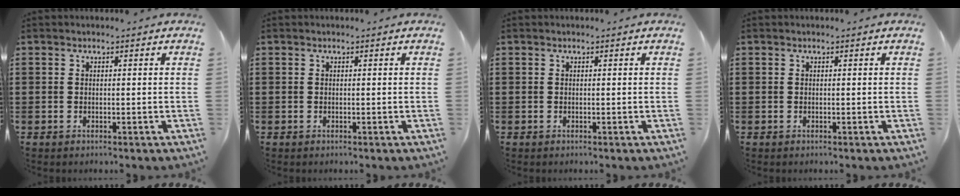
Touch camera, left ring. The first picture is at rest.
{"total": 0.0}
{"total": 0.0}
{"total": 0.0}